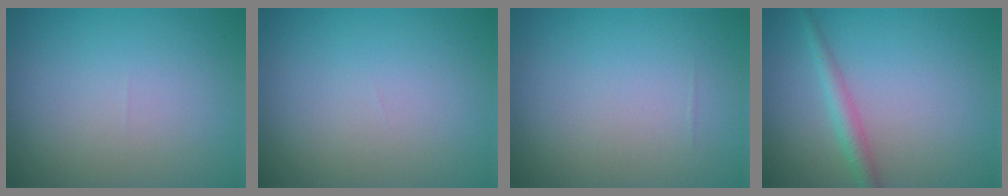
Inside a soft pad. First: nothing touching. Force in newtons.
{"total": 0.0}
{"total": 0.0}
{"total": 2.0, "press": 2.0, "slide": 0.1}